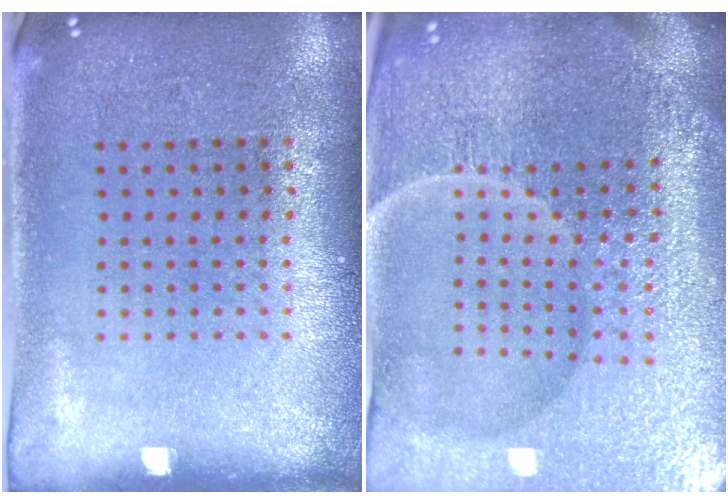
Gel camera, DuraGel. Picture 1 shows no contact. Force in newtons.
{"total": 6.3, "press": 5.7, "slide": 2.7}